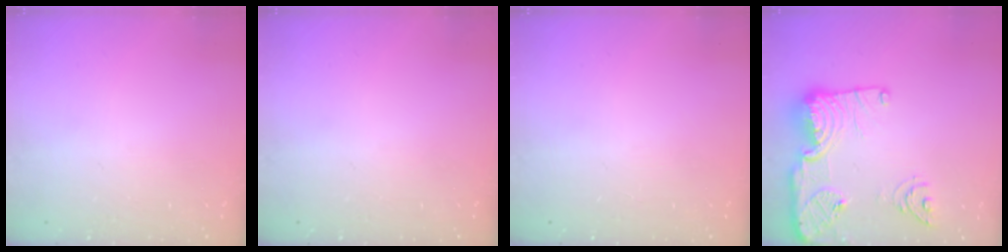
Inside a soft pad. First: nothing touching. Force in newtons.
{"total": 0.0}
{"total": 0.0}
{"total": 18.5, "press": 18.4, "slide": 2.0}